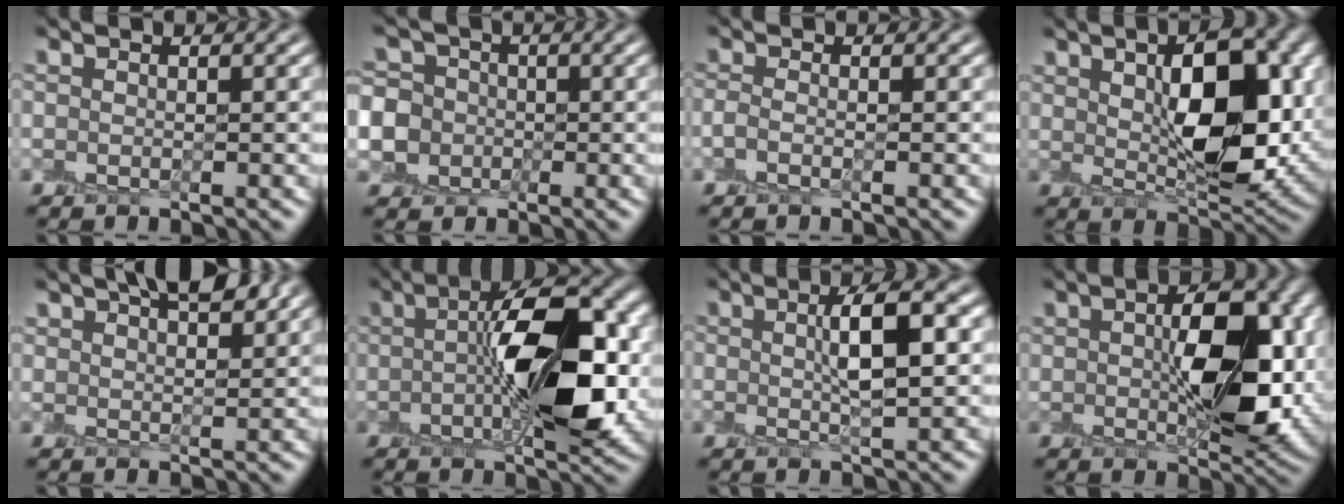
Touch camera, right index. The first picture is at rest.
{"total": 8.5, "force": [-1.9, 8.0, 2.1], "torque": [-0.055, 0.002, -0.079]}
{"total": 0.8, "force": [-0.4, 0.3, 0.6], "torque": [-0.012, -0.003, -0.011]}
{"total": 9.2, "force": [1.8, 4.2, 8.0], "torque": [-0.114, 0.005, 0.038]}
{"total": 4.7, "force": [3.6, 1.5, 2.6], "torque": [-0.014, 0.021, 0.042]}
{"total": 11.1, "force": [-0.1, 4.1, 10.3], "torque": [-0.157, 0.014, -0.003]}
{"total": 4.1, "force": [0.8, 0.9, 4.0], "torque": [-0.065, 0.011, 0.013]}
{"total": 8.8, "force": [0.7, 4.4, 7.6], "torque": [-0.119, 0.005, 0.020]}